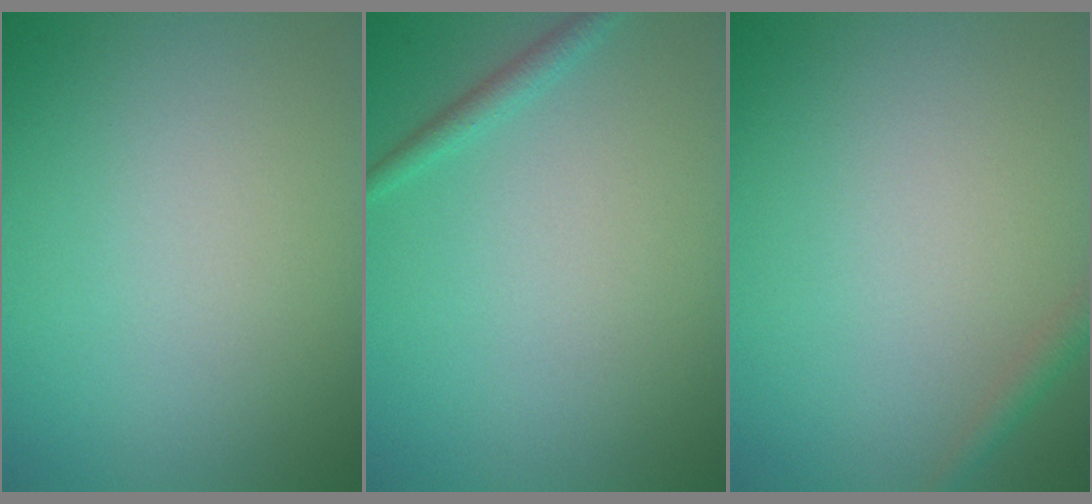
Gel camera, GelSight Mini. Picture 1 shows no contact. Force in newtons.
{"total": 1.2, "press": 1.2, "slide": 0.0}
{"total": 1.2, "press": 1.2, "slide": 0.0}